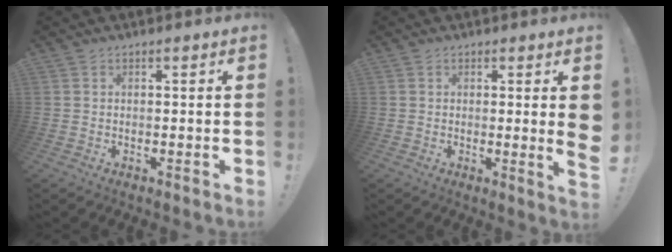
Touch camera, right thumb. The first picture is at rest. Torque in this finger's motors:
{"motor_torque": [-0.45, 0.46, 0.94, -0.06, -0.02]}